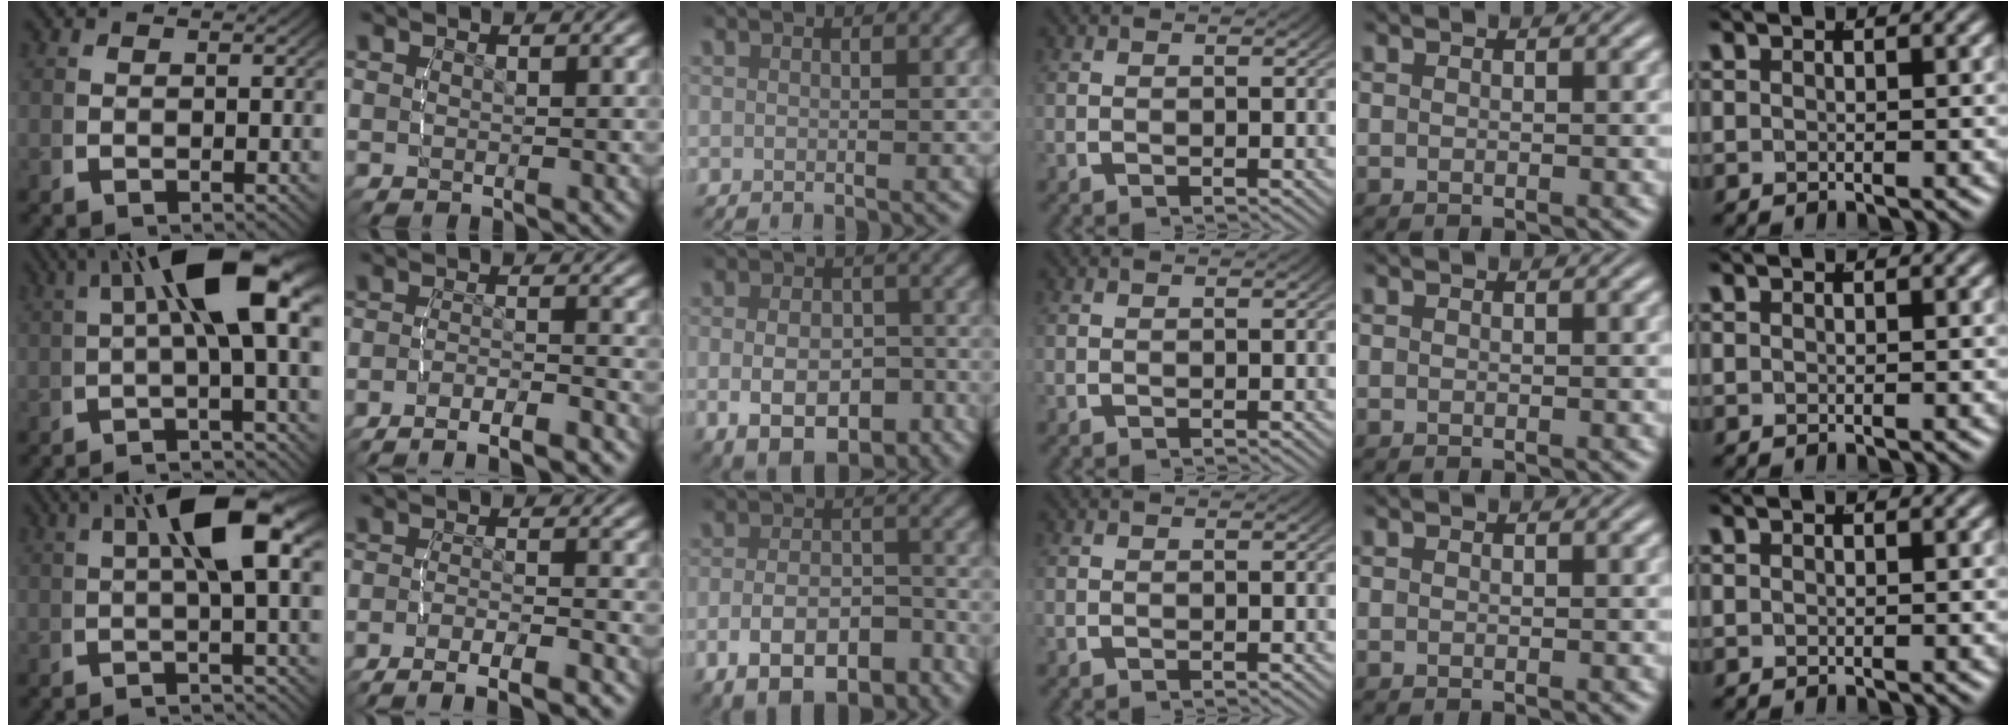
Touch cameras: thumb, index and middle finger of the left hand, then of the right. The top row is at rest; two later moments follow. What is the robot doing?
{"motion": "lift_and_place", "object": "bandage"}